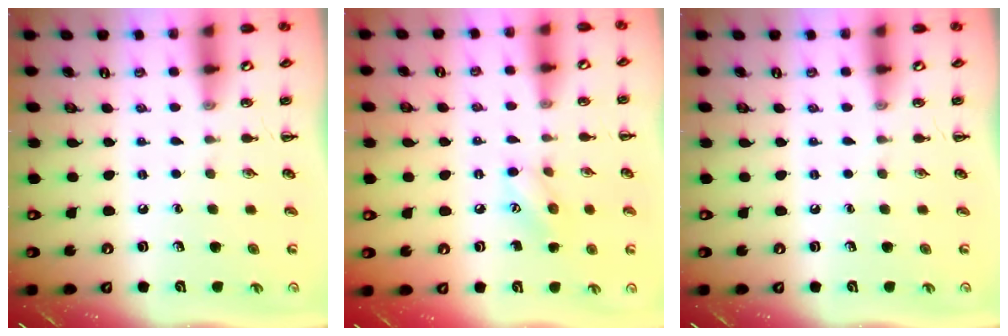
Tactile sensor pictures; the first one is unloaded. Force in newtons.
{"total": 6.7, "press": 6.7, "slide": 0.7}
{"total": 0.0}